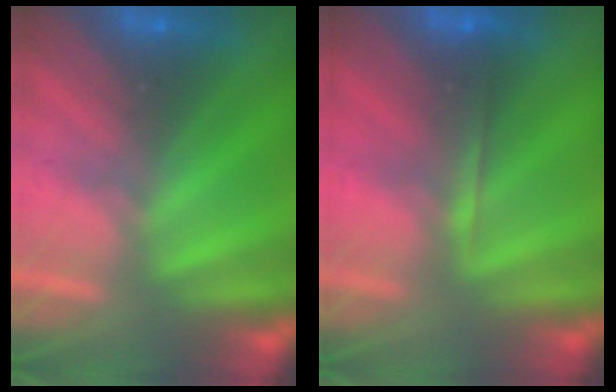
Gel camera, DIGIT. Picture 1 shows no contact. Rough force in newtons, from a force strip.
{"total": 1.9}